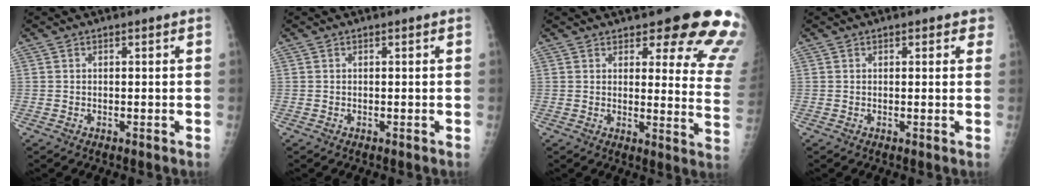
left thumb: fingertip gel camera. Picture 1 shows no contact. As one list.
[{"total": 0.0}, {"total": 17.2, "force": [12.5, 5.5, 10.5], "torque": [-0.074, -0.075, 0.128]}, {"total": 2.2, "force": [1.3, 1.5, 1.1], "torque": [0.013, -0.001, 0.009]}]